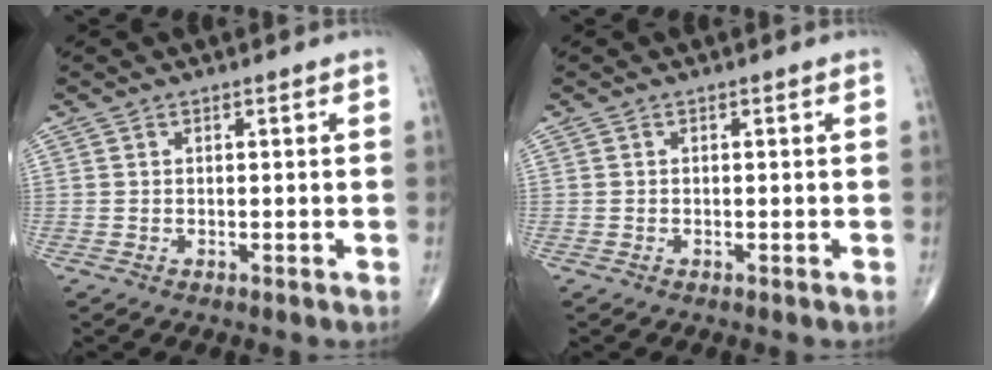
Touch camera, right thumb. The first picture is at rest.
{"total": 0.0}